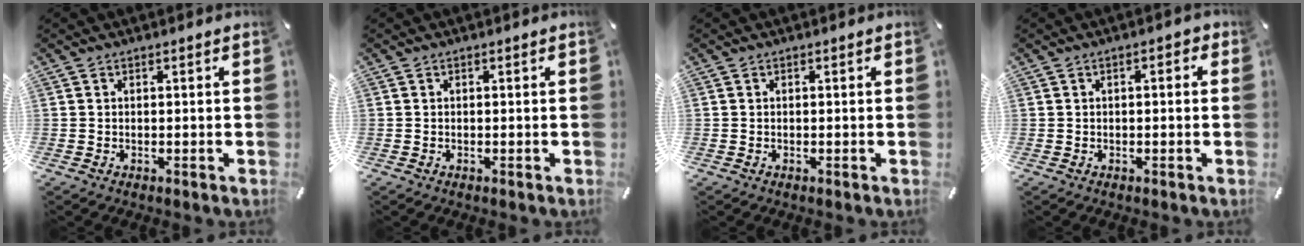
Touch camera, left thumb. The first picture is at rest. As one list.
[{"total": 0.0}, {"total": 0.0}, {"total": 1.8, "force": [-0.4, 0.8, 1.6], "torque": [-0.027, 0.006, -0.008]}]